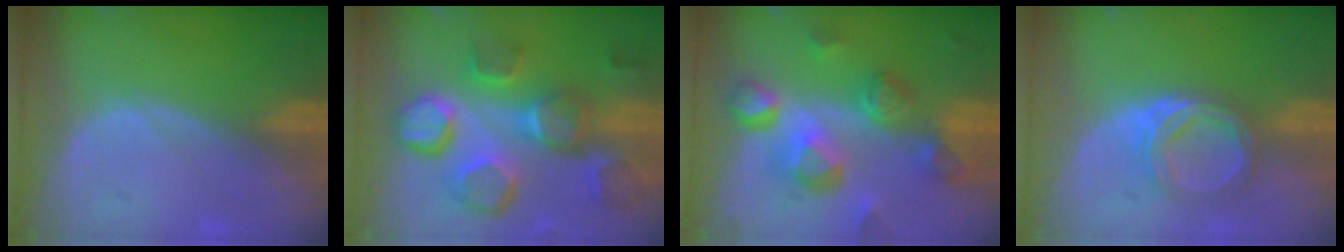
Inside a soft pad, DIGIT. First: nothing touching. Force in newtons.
{"total": 12.5, "press": 11.1, "slide": 5.7}
{"total": 10.5, "press": 9.4, "slide": 4.7}
{"total": 5.6, "press": 5.0, "slide": 2.5}